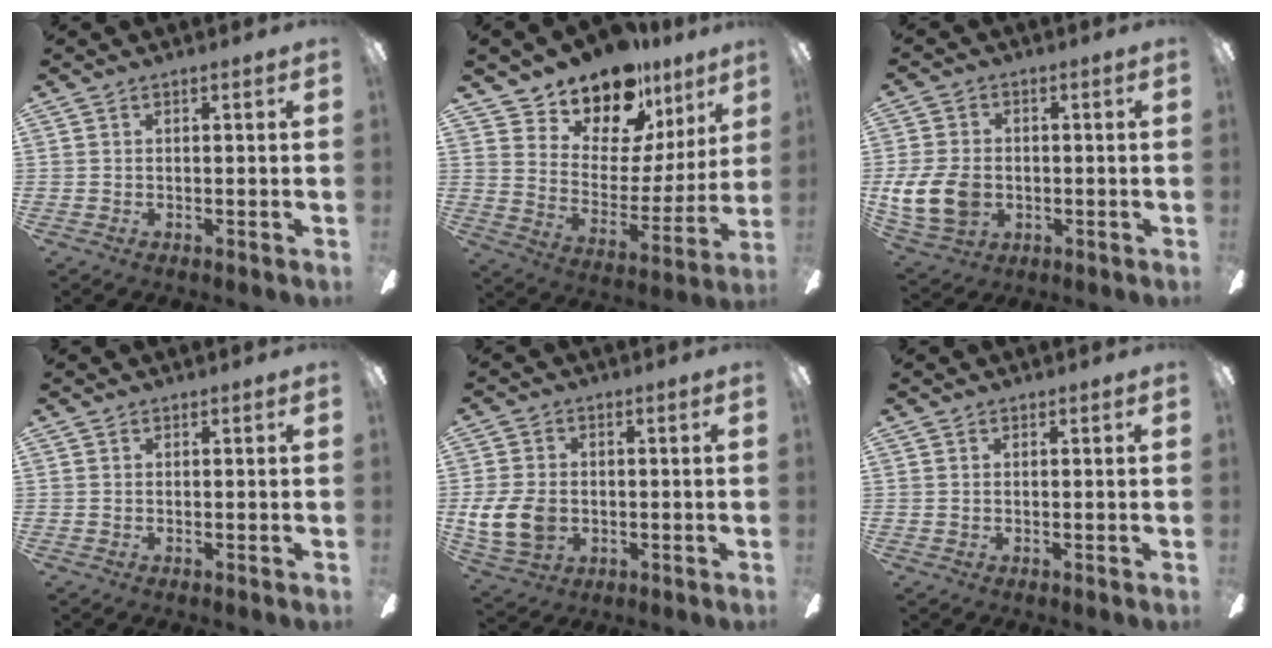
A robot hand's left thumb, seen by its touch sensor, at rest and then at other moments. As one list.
[{"total": 14.4, "force": [12.7, 6.0, 3.2], "torque": [-0.071, -0.112, 0.228]}, {"total": 12.4, "force": [-2.0, 9.4, 7.9], "torque": [-0.176, 0.013, -0.032]}, {"total": 0.0}, {"total": 10.8, "force": [-1.5, 8.2, 6.9], "torque": [-0.154, 0.011, -0.024]}, {"total": 0.5, "force": [0.3, 0.4, 0.1], "torque": [-0.002, 0.004, 0.005]}]